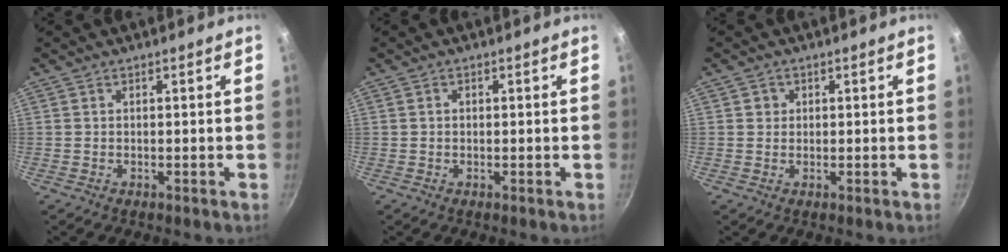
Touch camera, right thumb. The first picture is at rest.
{"total": 0.7, "force": [0.0, 0.6, 0.4], "torque": [-0.004, 0.002, -0.001]}
{"total": 1.6, "force": [0.4, 1.5, 0.3], "torque": [0.004, 0.001, 0.003]}